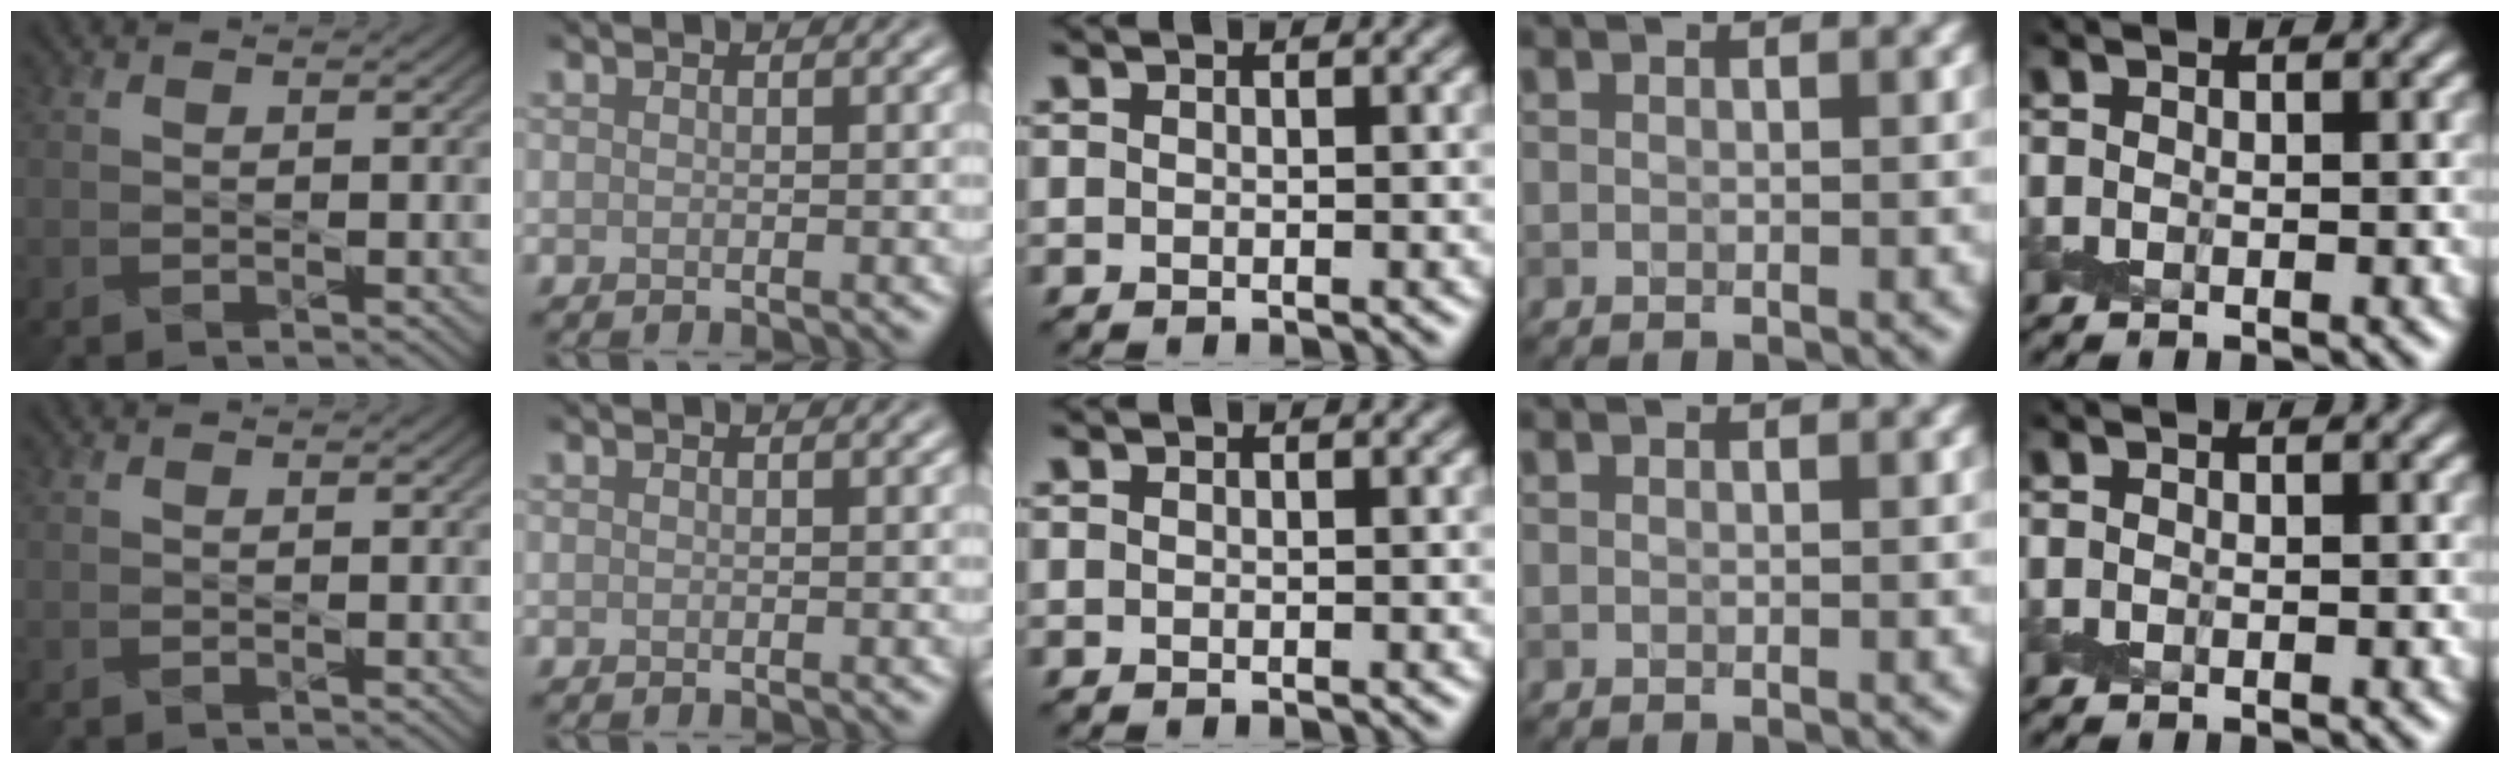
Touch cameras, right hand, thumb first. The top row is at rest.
{}